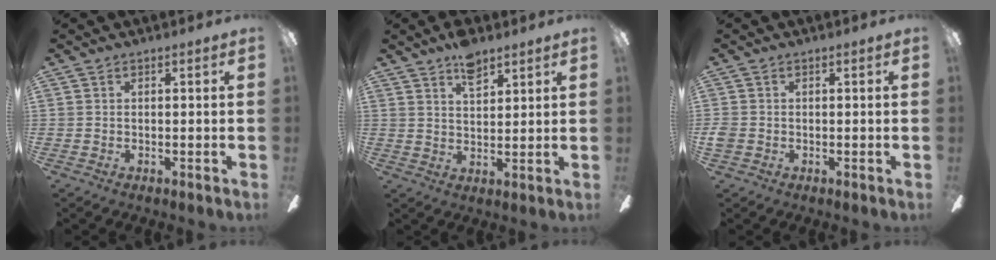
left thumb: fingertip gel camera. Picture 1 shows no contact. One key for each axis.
{"total": 6.7, "fx": 5.0, "fy": 2.9, "fz": 3.4, "tx": -0.056, "ty": -0.022, "tz": 0.088}
{"total": 1.8, "fx": -0.3, "fy": 1.6, "fz": 0.8, "tx": -0.012, "ty": 0.005, "tz": -0.006}